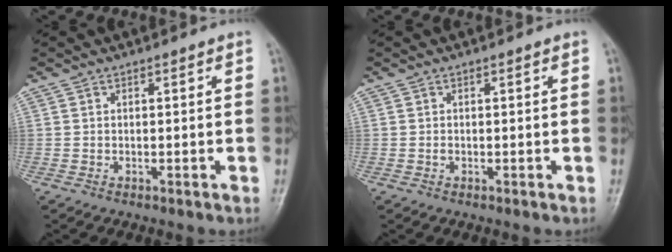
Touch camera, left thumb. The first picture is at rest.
{"total": 0.5, "force": [-0.1, 0.3, 0.4], "torque": [-0.003, 0.001, 0.001]}